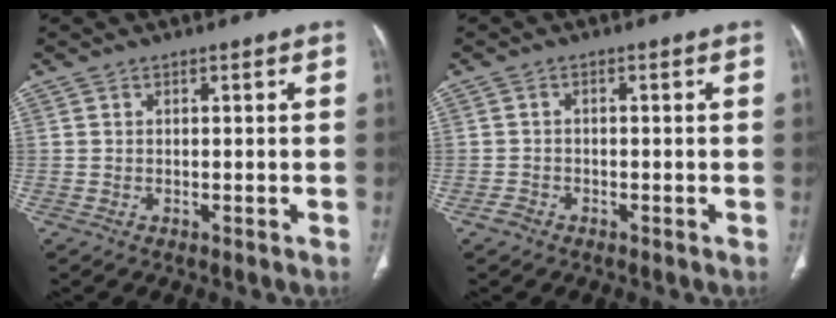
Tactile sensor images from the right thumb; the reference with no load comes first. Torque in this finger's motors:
{"motor_torque": [-0.27, 0.04, -0.29, 0.13, 0.01]}